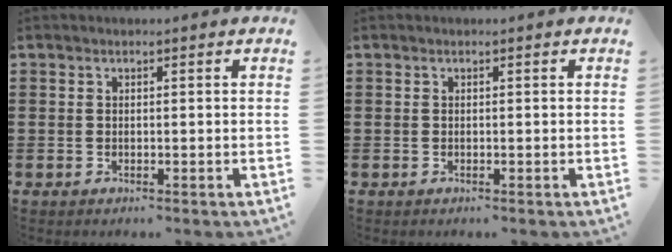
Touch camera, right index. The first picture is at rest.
{"total": 0.0}